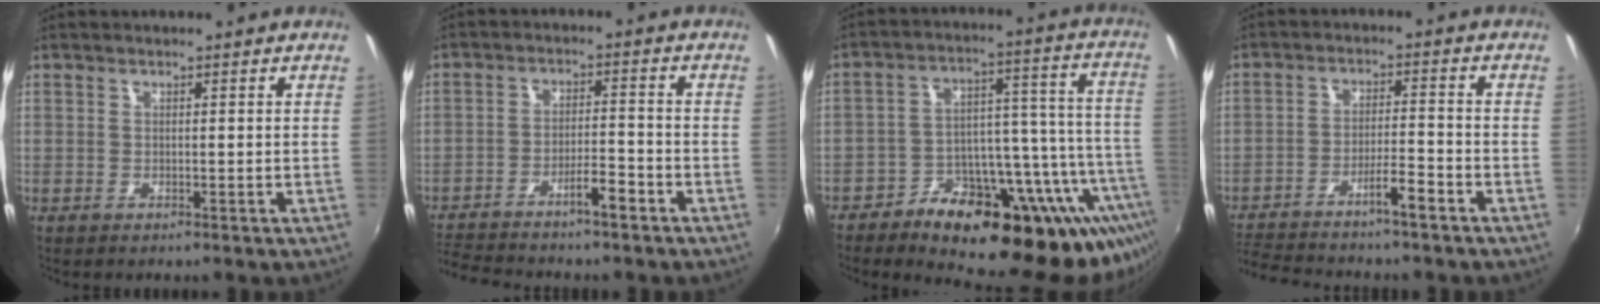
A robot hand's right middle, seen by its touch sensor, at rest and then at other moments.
{"total": 7.5, "force": [-6.4, 0.7, 3.9], "torque": [-0.082, 0.011, -0.112]}
{"total": 29.1, "force": [-20.5, 10.0, 18.0], "torque": [-0.218, 0.000, -0.287]}
{"total": 8.1, "force": [-6.9, 0.1, 4.2], "torque": [-0.090, 0.012, -0.118]}